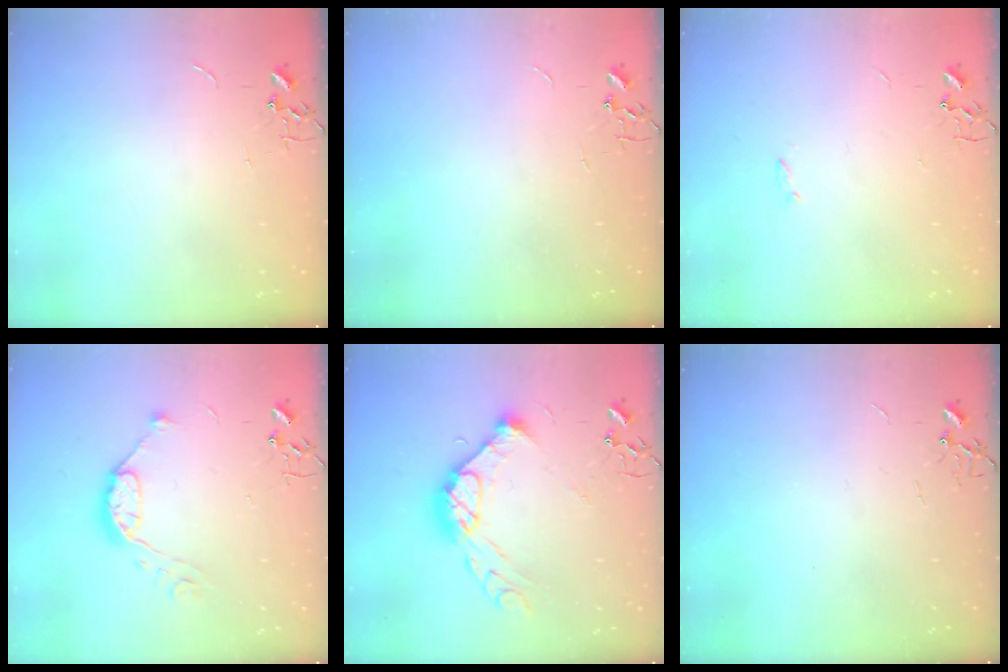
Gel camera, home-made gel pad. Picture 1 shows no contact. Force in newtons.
{"total": 0.0}
{"total": 1.1, "press": 1.0, "slide": 0.3}
{"total": 9.8, "press": 9.8, "slide": 0.8}
{"total": 14.0, "press": 14.0, "slide": 1.2}
{"total": 0.0}